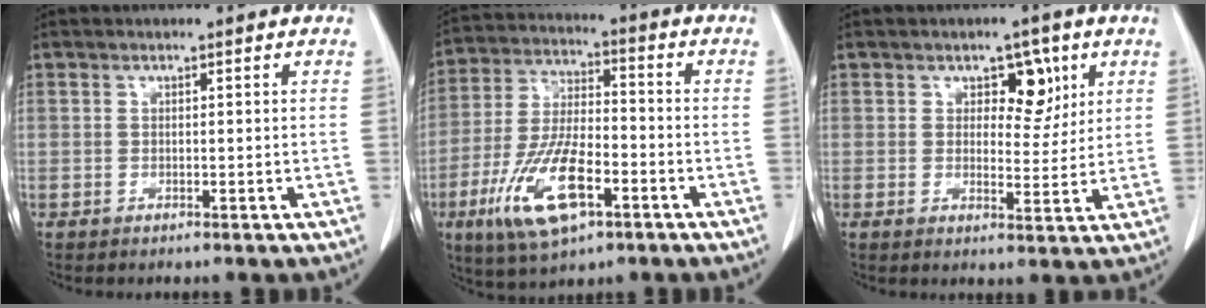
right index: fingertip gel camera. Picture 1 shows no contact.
{"total": 13.8, "force": [-5.9, 5.0, 11.4], "torque": [-0.237, -0.004, -0.103]}
{"total": 5.0, "force": [2.4, 3.0, 3.3], "torque": [-0.034, 0.004, 0.034]}